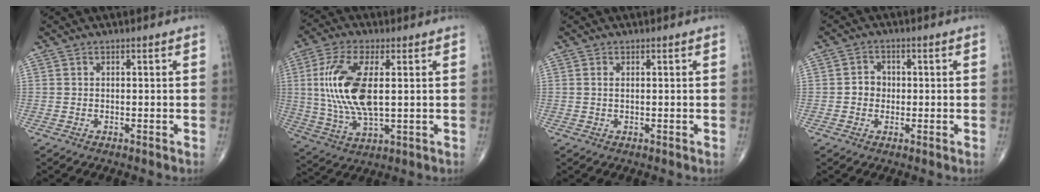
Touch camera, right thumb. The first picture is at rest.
{"total": 15.3, "force": [1.9, 6.5, 13.7], "torque": [-0.291, -0.009, 0.041]}
{"total": 0.9, "force": [0.2, 0.4, 0.7], "torque": [-0.021, 0.003, 0.005]}
{"total": 3.1, "force": [-0.2, 2.8, 1.3], "torque": [-0.006, 0.008, -0.010]}